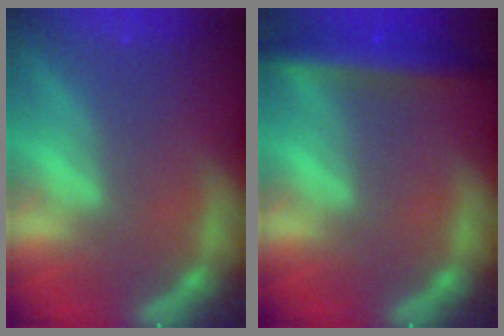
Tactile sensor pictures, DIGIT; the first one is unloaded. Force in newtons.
{"total": 5.5}